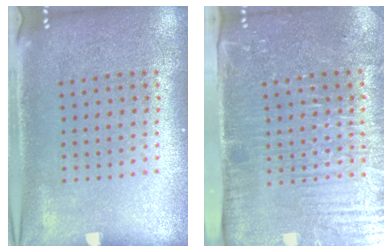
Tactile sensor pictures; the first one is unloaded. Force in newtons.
{"total": 5.0, "press": 4.5, "slide": 2.4}